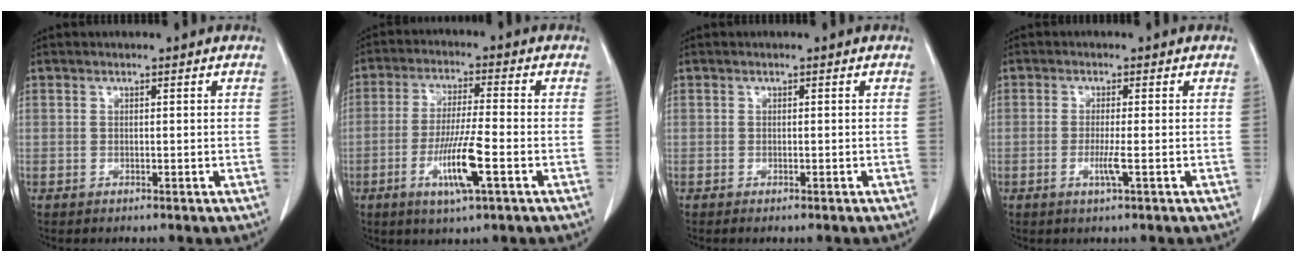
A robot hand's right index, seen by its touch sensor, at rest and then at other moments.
{"total": 8.9, "force": [-3.4, 0.1, 8.2], "torque": [-0.160, -0.013, -0.062]}
{"total": 1.1, "force": [-0.9, 0.1, 0.7], "torque": [-0.009, -0.003, -0.010]}
{"total": 2.6, "force": [-0.8, -0.3, 2.4], "torque": [-0.050, -0.005, -0.016]}